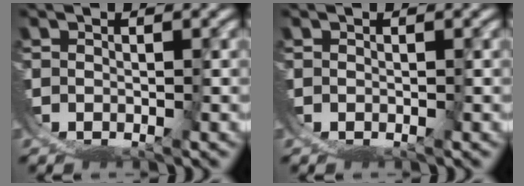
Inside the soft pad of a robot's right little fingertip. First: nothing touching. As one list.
[{"total": 0.0}]